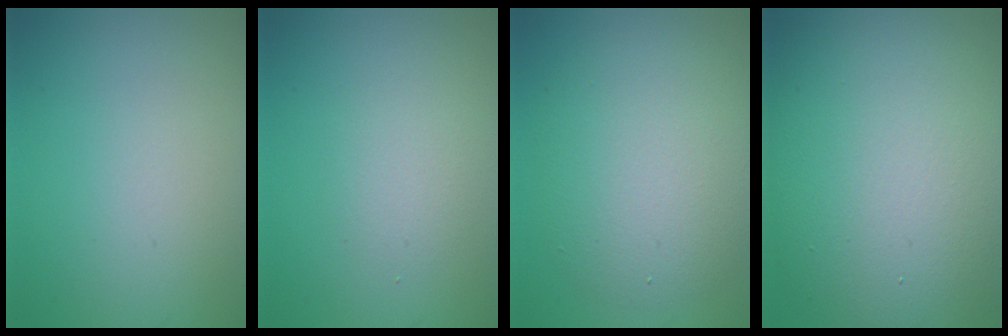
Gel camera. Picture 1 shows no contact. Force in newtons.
{"total": 1.7, "press": 1.7, "slide": 0.2}
{"total": 6.4, "press": 6.4, "slide": 0.5}
{"total": 15.7, "press": 15.6, "slide": 0.9}